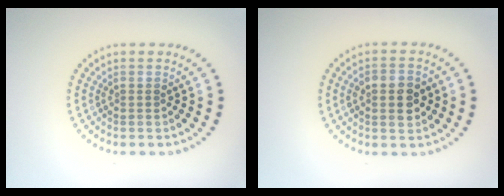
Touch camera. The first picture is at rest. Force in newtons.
{"total": 3.8, "press": 3.8, "slide": 0.1}